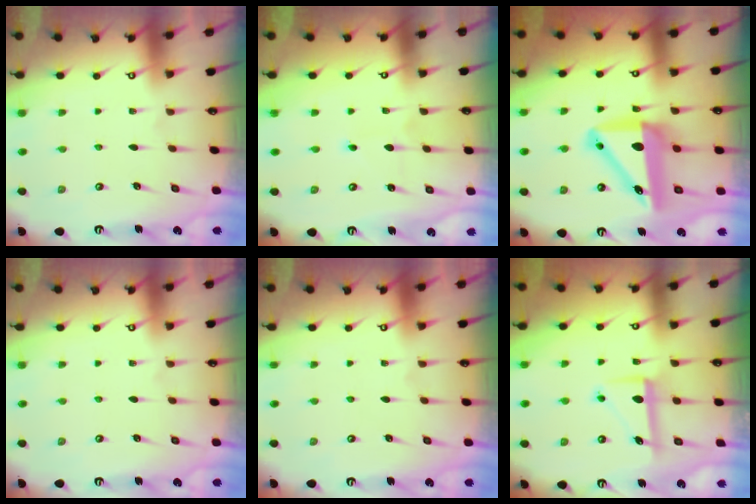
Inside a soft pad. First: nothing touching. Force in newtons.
{"total": 3.1, "press": 3.1, "slide": 0.3}
{"total": 12.0, "press": 11.2, "slide": 4.3}
{"total": 0.0}
{"total": 0.0}
{"total": 7.2, "press": 7.2, "slide": 0.3}